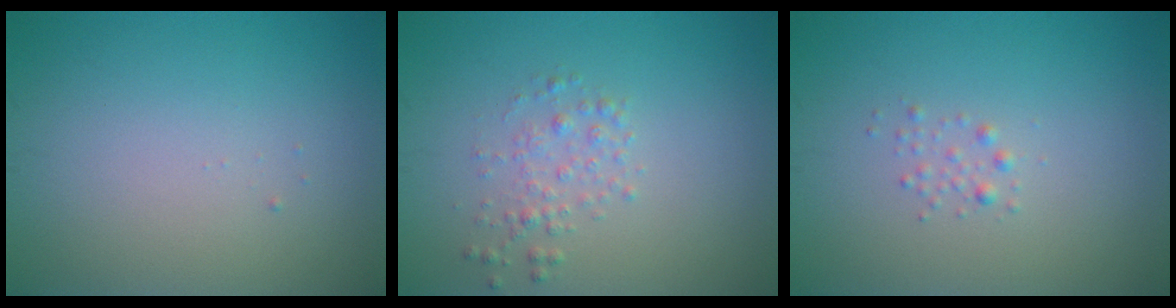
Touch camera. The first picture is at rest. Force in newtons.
{"total": 1.6, "press": 1.6, "slide": 0.0}
{"total": 0.8, "press": 0.8, "slide": 0.1}